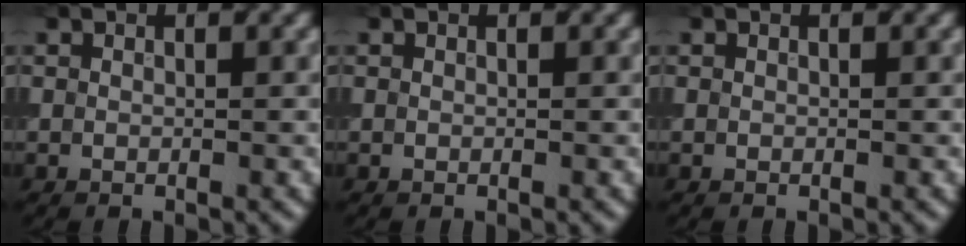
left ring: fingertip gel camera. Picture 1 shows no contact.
{"total": 0.0}
{"total": 0.0}